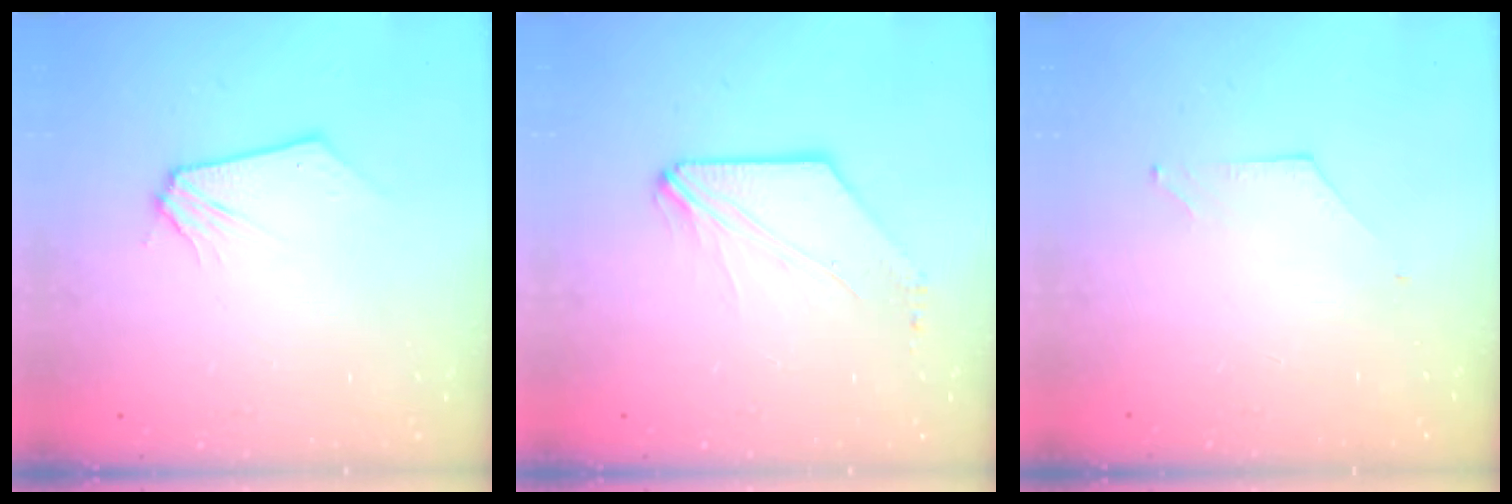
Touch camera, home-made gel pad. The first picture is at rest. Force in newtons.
{"total": 1.7, "press": 1.7, "slide": 0.3}
{"total": 0.0}